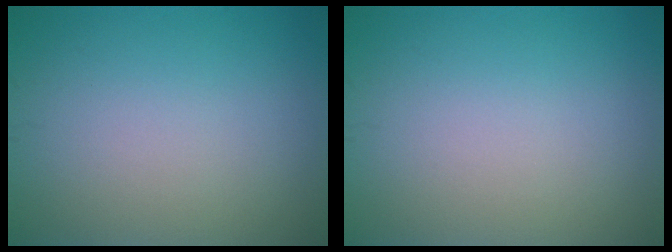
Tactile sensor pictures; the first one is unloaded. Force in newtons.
{"total": 0.0}